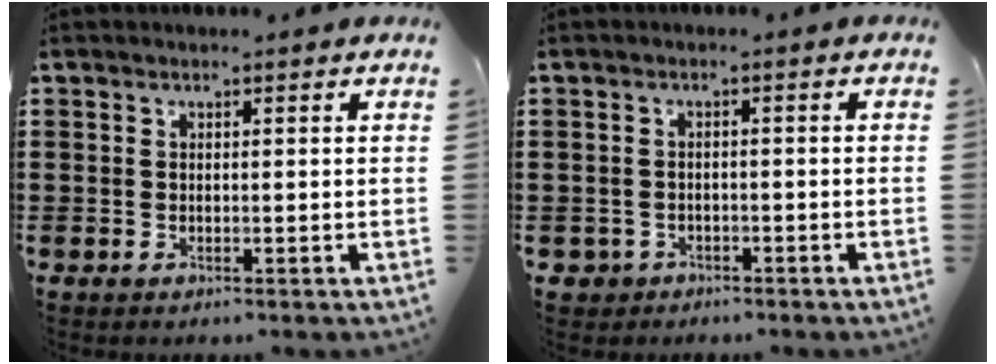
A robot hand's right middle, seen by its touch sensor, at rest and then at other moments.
{"total": 1.4, "force": [-1.1, 0.9, 0.0], "torque": [-0.007, 0.000, -0.026]}